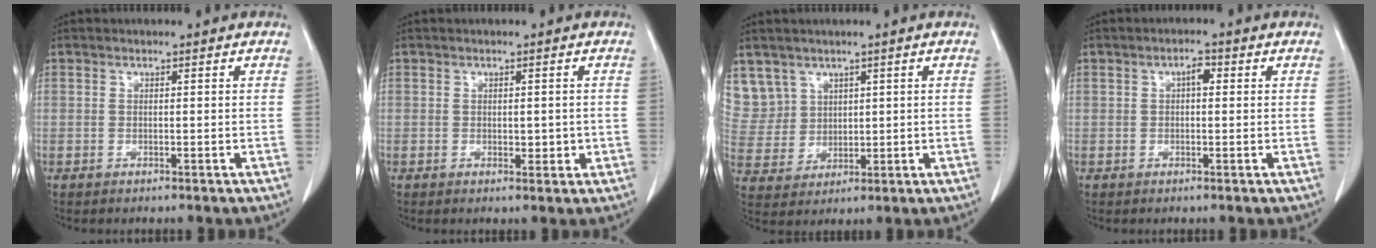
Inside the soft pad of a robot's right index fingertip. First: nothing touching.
{"total": 2.0, "force": [0.0, 1.2, 1.6], "torque": [-0.014, 0.000, 0.006]}
{"total": 8.5, "force": [5.1, 6.9, 0.2], "torque": [-0.014, 0.021, 0.124]}
{"total": 1.9, "force": [0.5, 0.8, 1.7], "torque": [-0.026, 0.007, 0.006]}